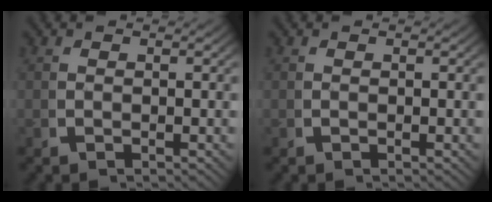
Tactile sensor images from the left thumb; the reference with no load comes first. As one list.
[{"total": 0.0}]